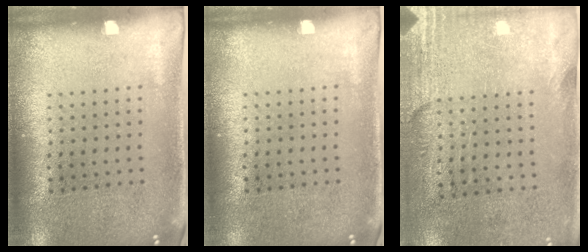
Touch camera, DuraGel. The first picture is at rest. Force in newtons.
{"total": 0.0}
{"total": 2.8, "press": 2.4, "slide": 1.4}